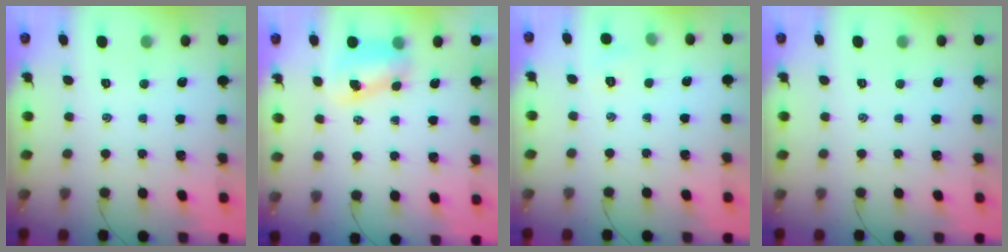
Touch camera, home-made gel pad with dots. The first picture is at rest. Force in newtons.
{"total": 7.6, "press": 7.5, "slide": 1.1}
{"total": 3.8, "press": 3.6, "slide": 1.2}
{"total": 0.0}